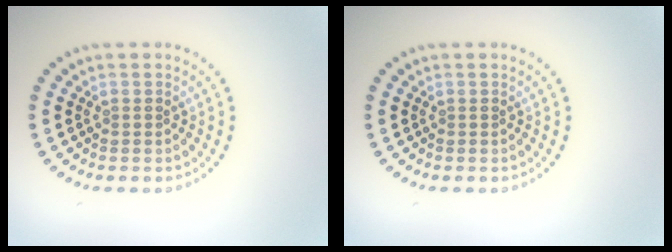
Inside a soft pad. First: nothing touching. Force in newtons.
{"total": 0.0}